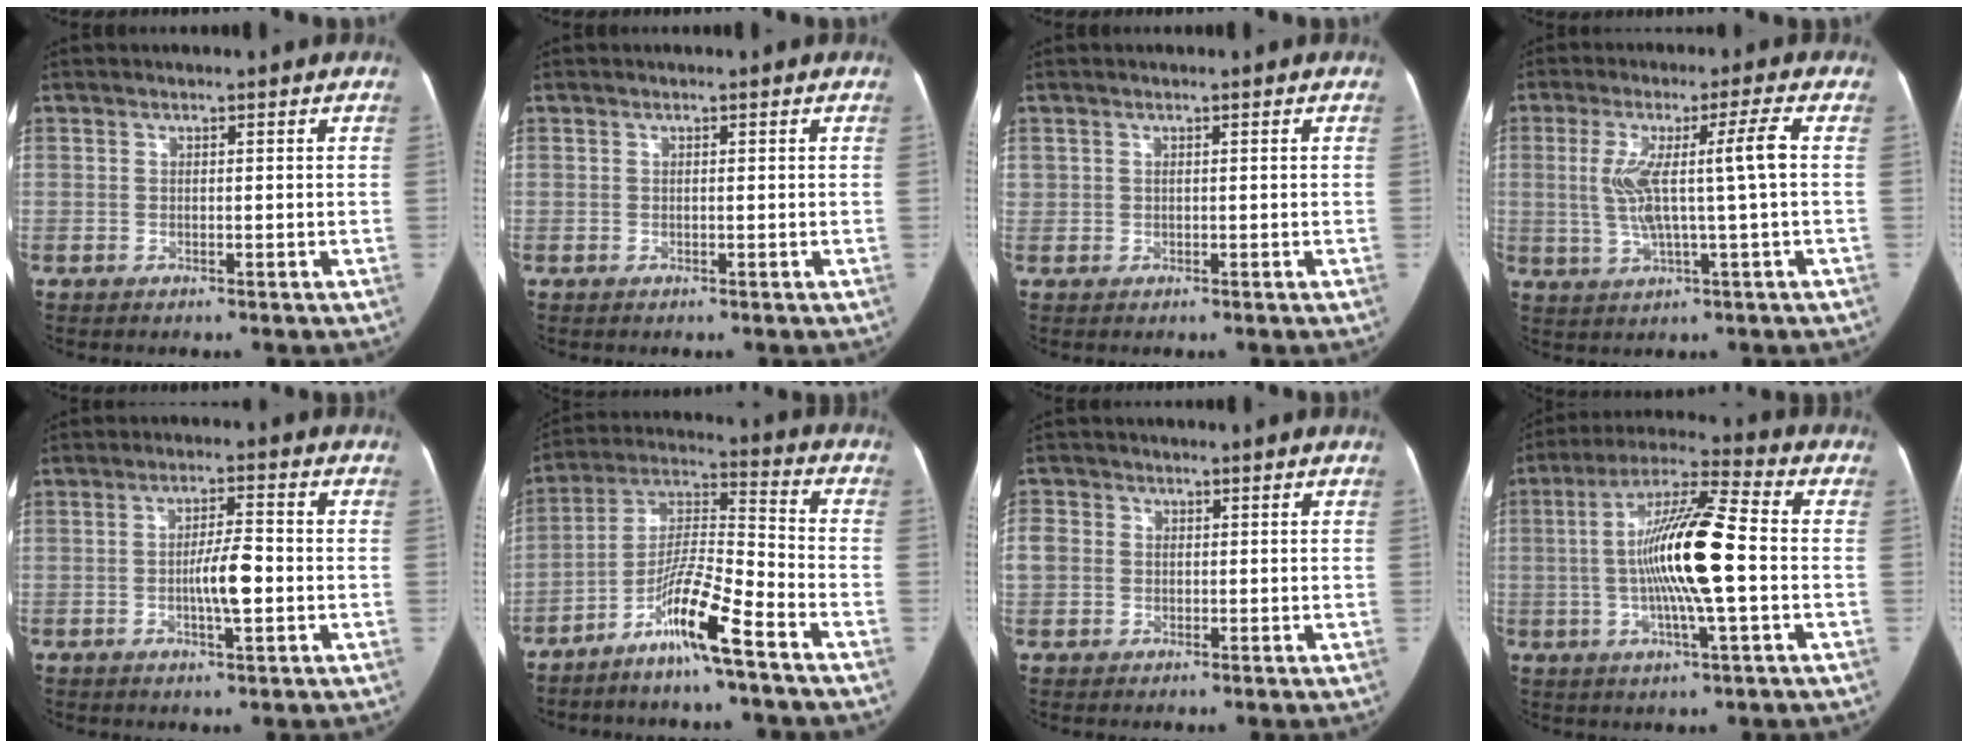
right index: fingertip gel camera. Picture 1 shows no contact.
{"total": 0.0}
{"total": 0.6, "force": [0.2, 0.5, 0.2], "torque": [0.001, 0.008, 0.004]}
{"total": 8.7, "force": [0.6, -0.8, 8.7], "torque": [-0.165, 0.007, 0.017]}
{"total": 5.6, "force": [-1.2, 0.9, 5.4], "torque": [-0.101, 0.002, -0.019]}
{"total": 11.8, "force": [-7.5, -0.1, 9.1], "torque": [-0.175, -0.004, -0.143]}
{"total": 4.3, "force": [0.3, 3.9, 1.8], "torque": [-0.051, 0.019, 0.008]}
{"total": 14.6, "force": [-1.2, 1.1, 14.5], "torque": [-0.271, 0.009, -0.026]}